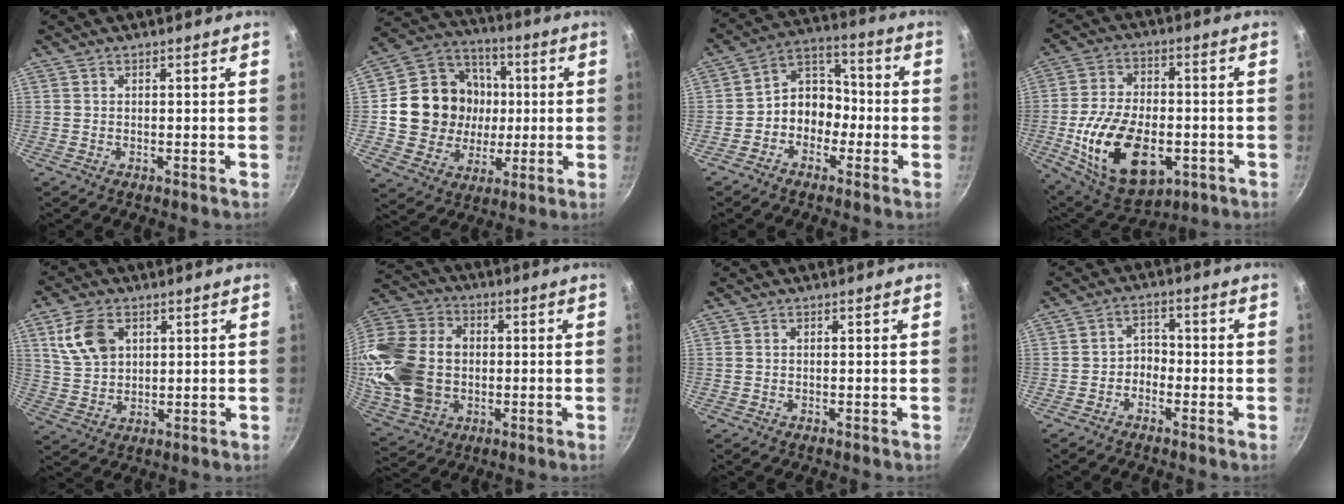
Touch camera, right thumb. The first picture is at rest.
{"total": 18.1, "force": [0.9, 16.3, 8.0], "torque": [-0.115, 0.025, 0.016]}
{"total": 9.2, "force": [-2.8, 7.4, 4.6], "torque": [-0.026, 0.053, -0.064]}
{"total": 20.3, "force": [-5.2, 12.0, 15.6], "torque": [-0.261, 0.014, -0.072]}
{"total": 9.3, "force": [3.5, 6.2, 6.0], "torque": [-0.100, -0.010, 0.073]}
{"total": 22.4, "force": [-0.8, 17.0, 14.5], "torque": [-0.284, 0.022, -0.006]}
{"total": 0.0}
{"total": 3.4, "force": [-1.7, 2.5, 1.6], "torque": [-0.007, 0.027, -0.035]}